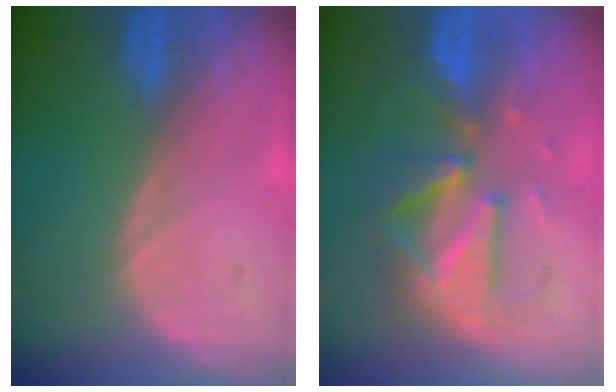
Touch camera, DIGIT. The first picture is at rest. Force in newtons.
{"total": 8.1, "press": 8.0, "slide": 0.6}